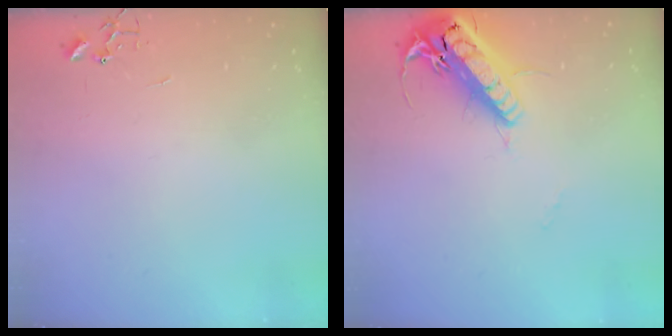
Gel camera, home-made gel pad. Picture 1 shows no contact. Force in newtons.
{"total": 19.2, "press": 18.9, "slide": 3.3}